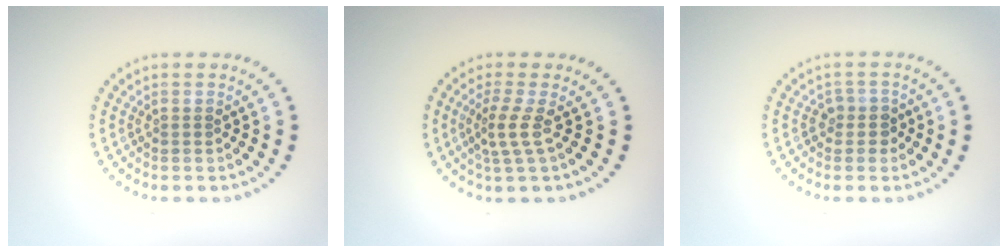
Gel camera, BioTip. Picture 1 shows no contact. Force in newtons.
{"total": 2.3, "press": 1.5, "slide": 1.7}
{"total": 1.6, "press": 1.4, "slide": 0.8}